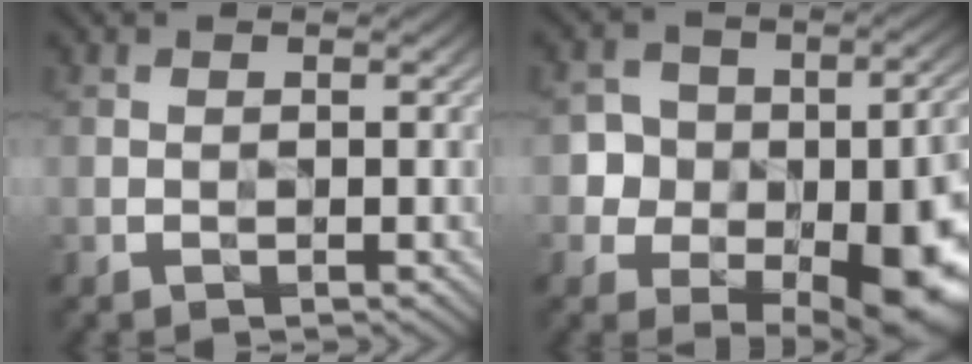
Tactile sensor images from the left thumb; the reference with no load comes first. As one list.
[{"total": 15.1, "force": [-4.5, 11.2, 9.0], "torque": [-0.121, -0.028, -0.075]}]